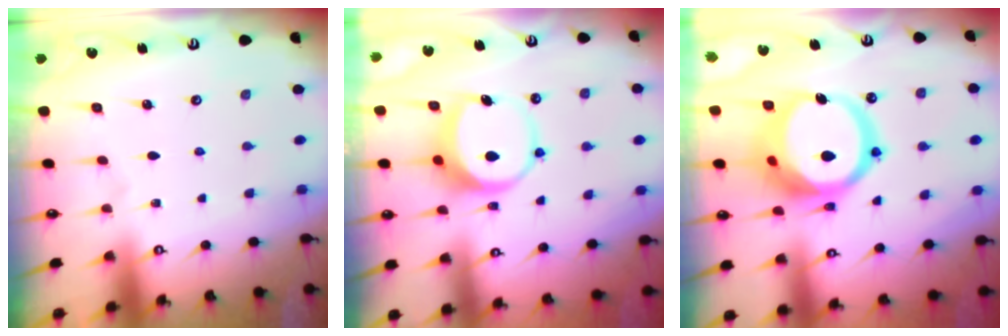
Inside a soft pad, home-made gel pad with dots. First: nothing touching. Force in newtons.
{"total": 8.4, "press": 8.2, "slide": 1.4}
{"total": 17.2, "press": 17.0, "slide": 2.4}